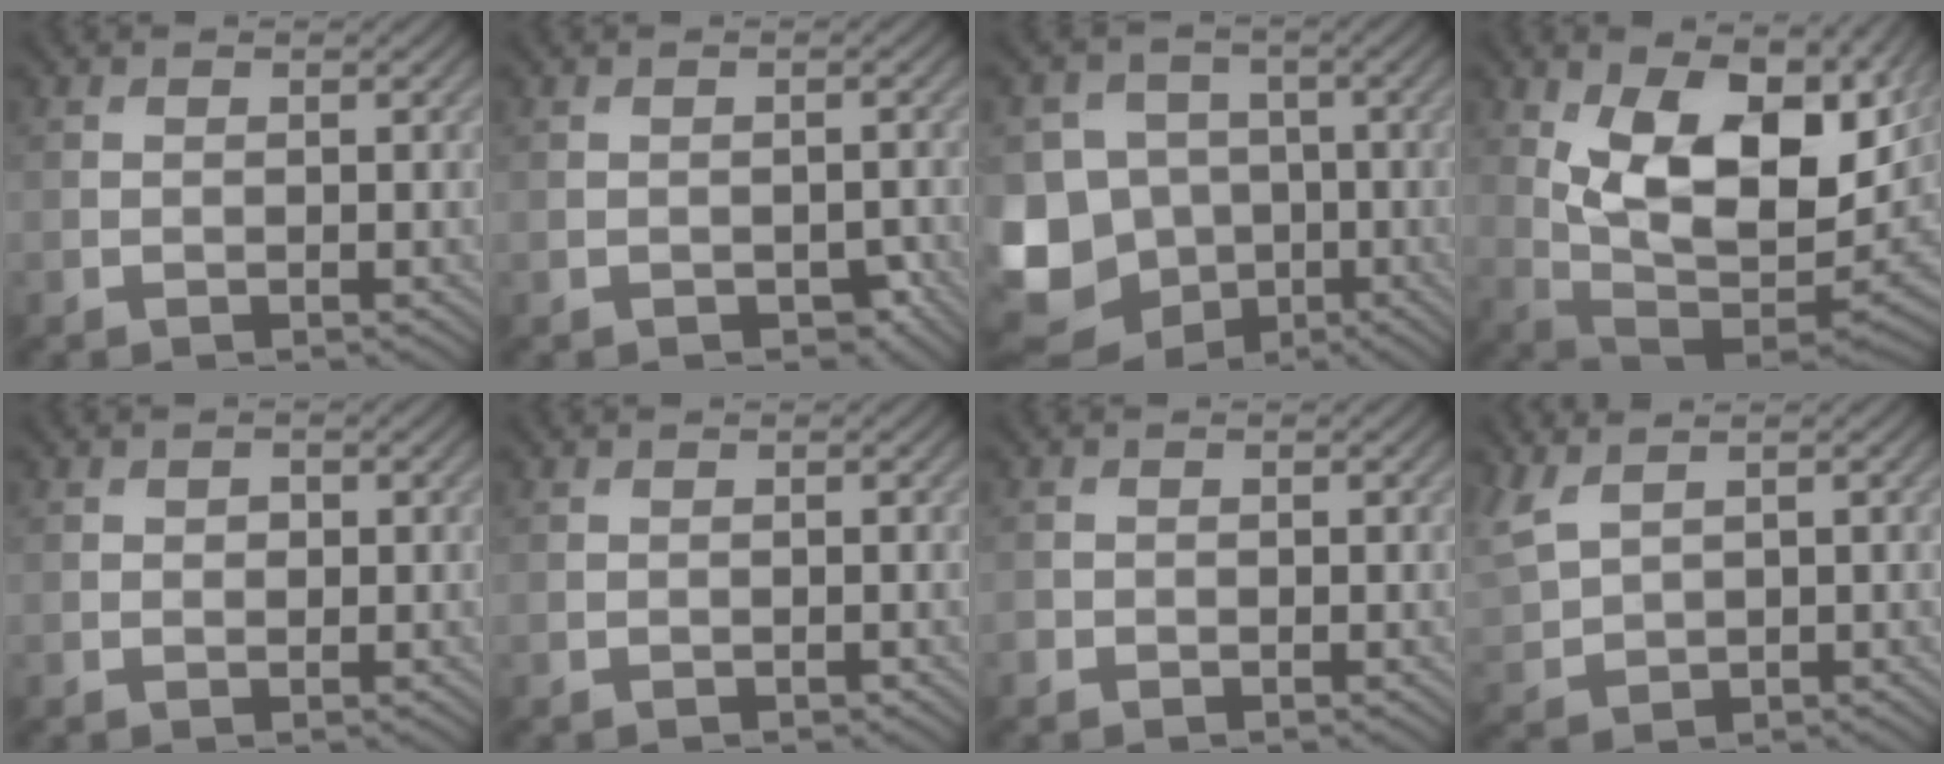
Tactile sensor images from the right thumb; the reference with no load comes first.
{"total": 1.9, "force": [-1.0, 1.1, 1.2], "torque": [-0.020, -0.006, -0.012]}
{"total": 13.5, "force": [-4.5, 11.6, 5.4], "torque": [-0.160, -0.032, -0.102]}
{"total": 15.8, "force": [5.6, 7.6, 12.6], "torque": [-0.224, -0.006, 0.105]}
{"total": 0.9, "force": [0.2, 0.7, 0.5], "torque": [-0.007, -0.002, 0.001]}
{"total": 0.0}
{"total": 0.6, "force": [-0.4, 0.4, 0.0], "torque": [0.001, -0.004, -0.008]}
{"total": 4.4, "force": [2.8, 2.0, 2.9], "torque": [-0.089, 0.008, 0.061]}